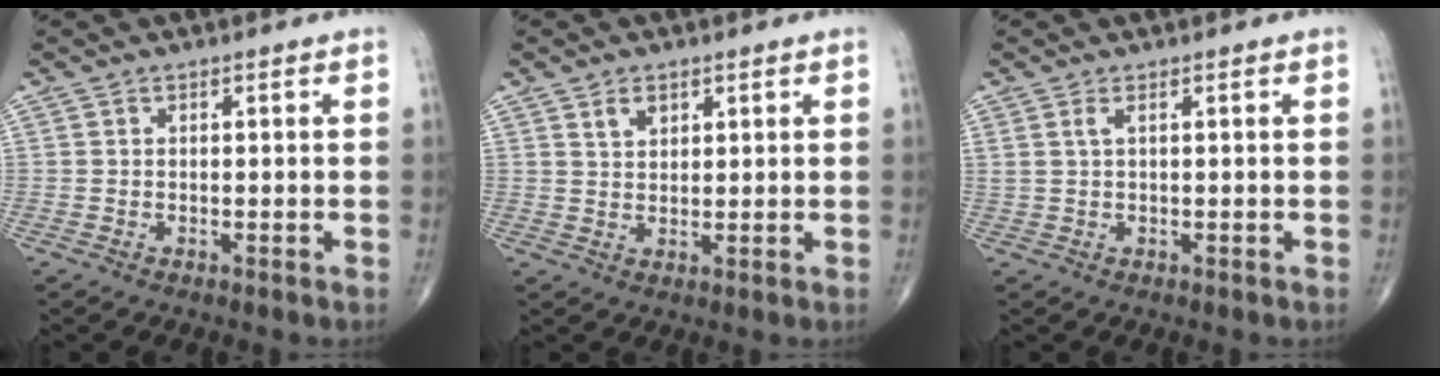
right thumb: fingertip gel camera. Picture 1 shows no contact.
{"total": 3.2, "force": [1.8, 2.0, 1.8], "torque": [-0.020, -0.011, 0.036]}
{"total": 1.5, "force": [0.7, 0.3, 1.3], "torque": [-0.038, 0.005, 0.021]}